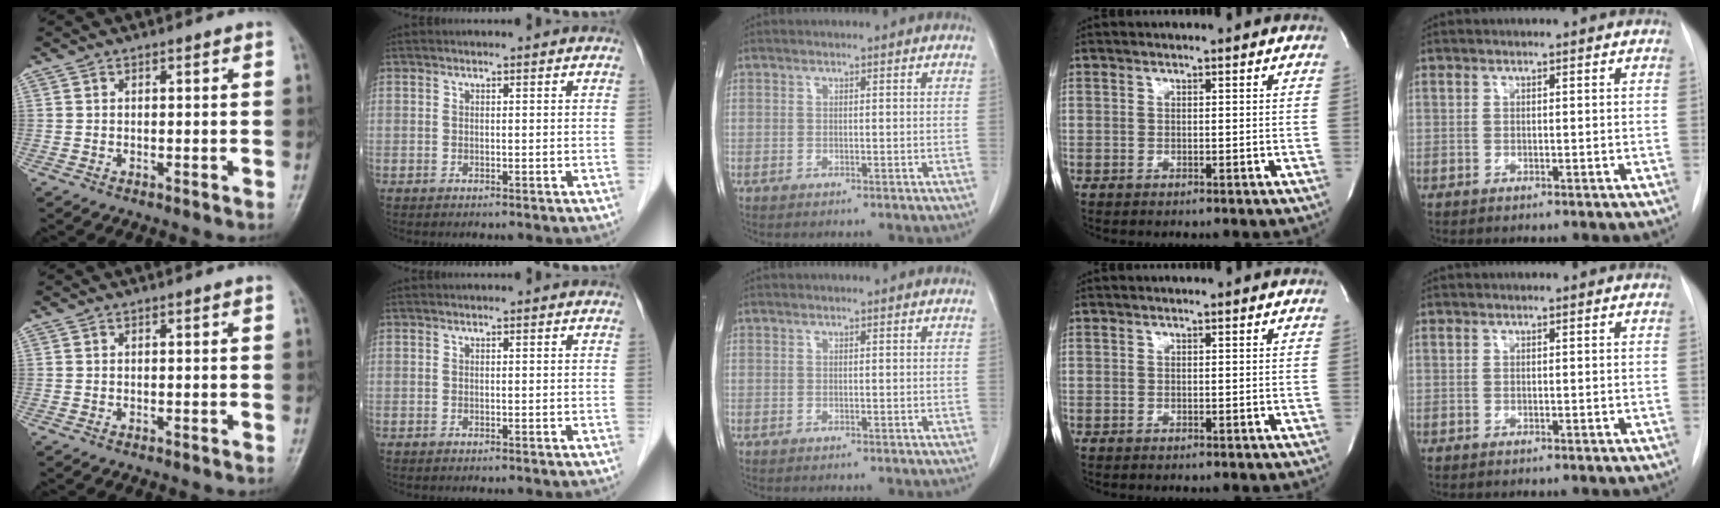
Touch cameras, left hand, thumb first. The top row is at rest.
{}